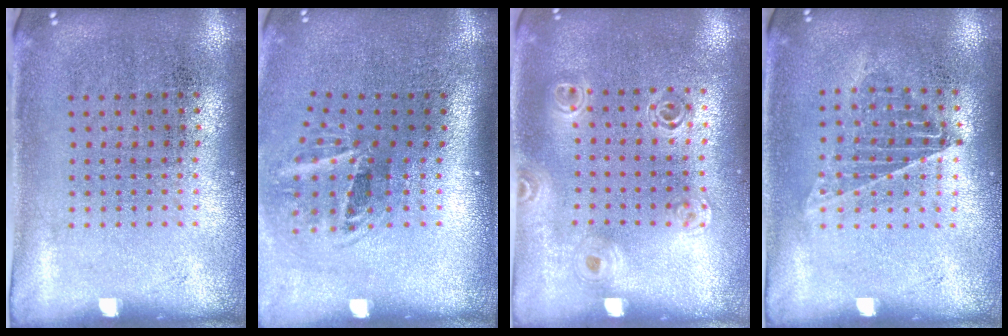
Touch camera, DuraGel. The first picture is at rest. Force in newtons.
{"total": 2.0, "press": 1.1, "slide": 1.6}
{"total": 1.2, "press": 1.2, "slide": 0.3}
{"total": 1.1, "press": 1.0, "slide": 0.2}